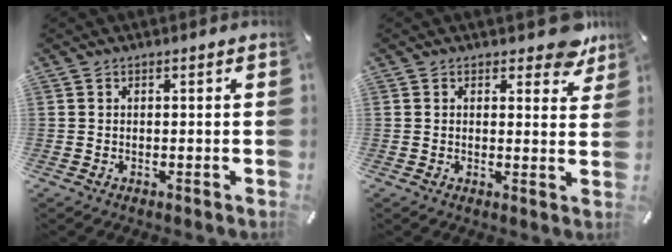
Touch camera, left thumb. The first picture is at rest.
{"total": 5.6, "force": [4.2, 2.7, 2.7], "torque": [-0.016, -0.024, 0.067]}